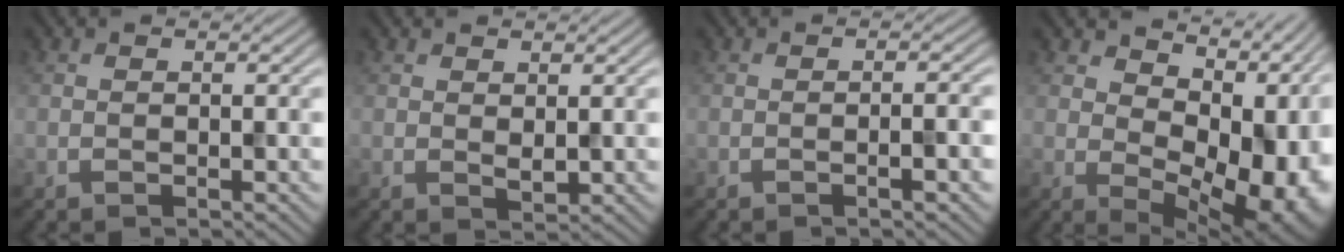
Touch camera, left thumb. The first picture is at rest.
{"total": 1.3, "force": [0.7, 0.6, 0.9], "torque": [-0.019, -0.007, 0.016]}
{"total": 2.6, "force": [-0.7, 0.4, 2.5], "torque": [-0.034, 0.006, -0.015]}
{"total": 14.7, "force": [2.0, 9.0, 11.4], "torque": [-0.140, -0.013, 0.061]}